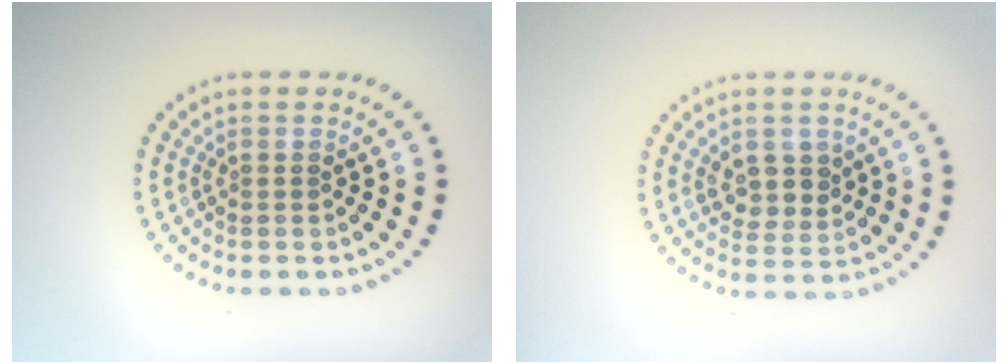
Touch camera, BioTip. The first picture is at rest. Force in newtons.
{"total": 2.8, "press": 2.7, "slide": 0.9}